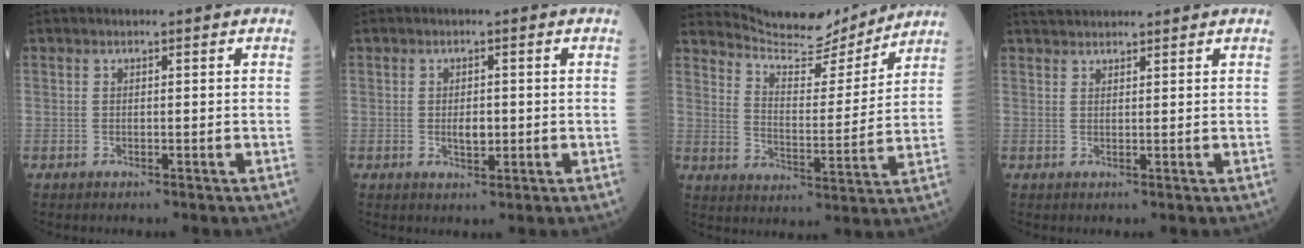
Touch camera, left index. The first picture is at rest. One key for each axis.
{"total": 2.2, "fx": -0.1, "fy": 1.0, "fz": 1.9, "tx": -0.037, "ty": -0.001, "tz": 0.001}
{"total": 11.9, "fx": 11.8, "fy": 1.2, "fz": 1.6, "tx": -0.037, "ty": -0.004, "tz": 0.186}
{"total": 4.2, "fx": 4.0, "fy": 0.4, "fz": 1.1, "tx": -0.017, "ty": 0.036, "tz": 0.070}